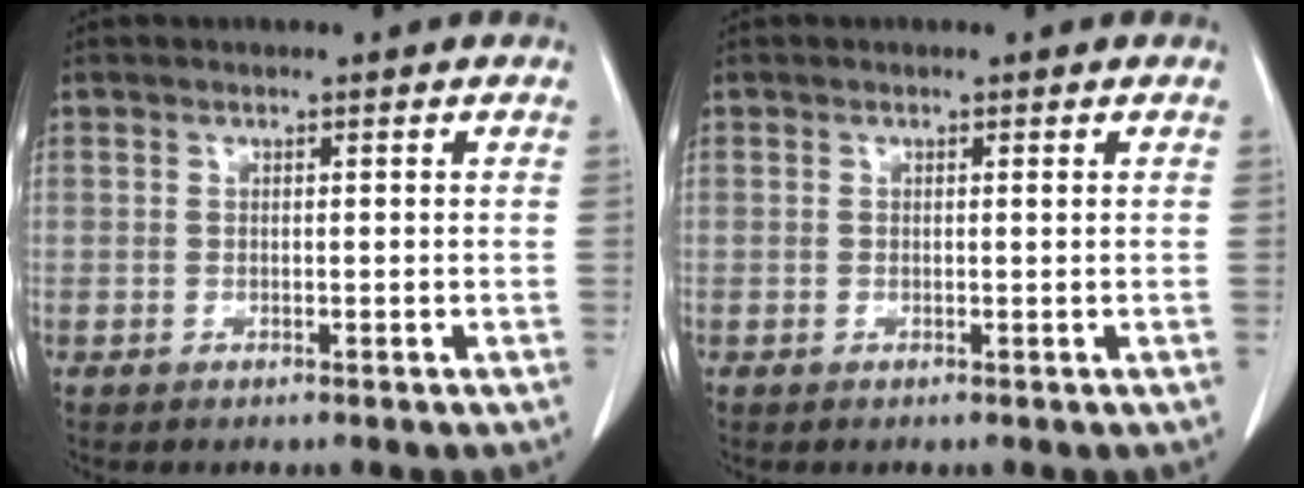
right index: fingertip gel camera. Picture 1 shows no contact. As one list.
[{"total": 0.0}]